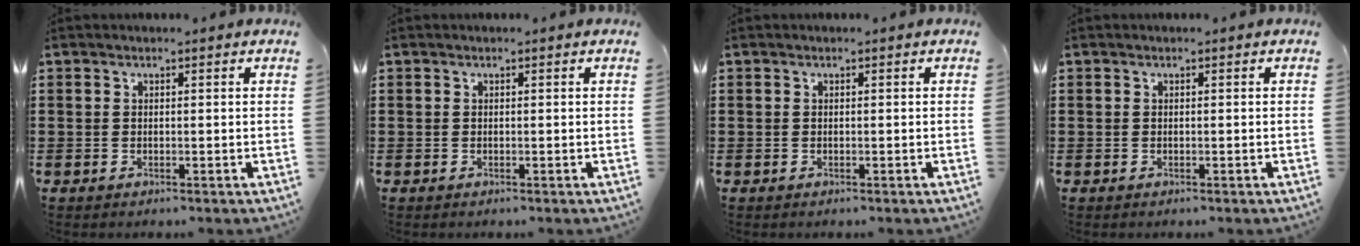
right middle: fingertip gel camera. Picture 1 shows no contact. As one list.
[{"total": 0.0}, {"total": 0.0}, {"total": 0.0}]